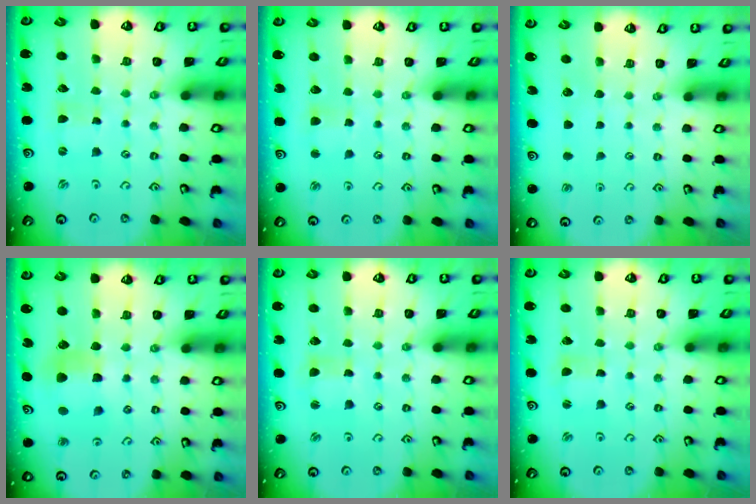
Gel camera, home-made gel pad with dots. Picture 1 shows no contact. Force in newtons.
{"total": 3.1, "press": 3.0, "slide": 0.5}
{"total": 0.0}
{"total": 5.7, "press": 5.7, "slide": 0.6}
{"total": 2.2, "press": 2.2, "slide": 0.3}
{"total": 1.4, "press": 1.4, "slide": 0.3}